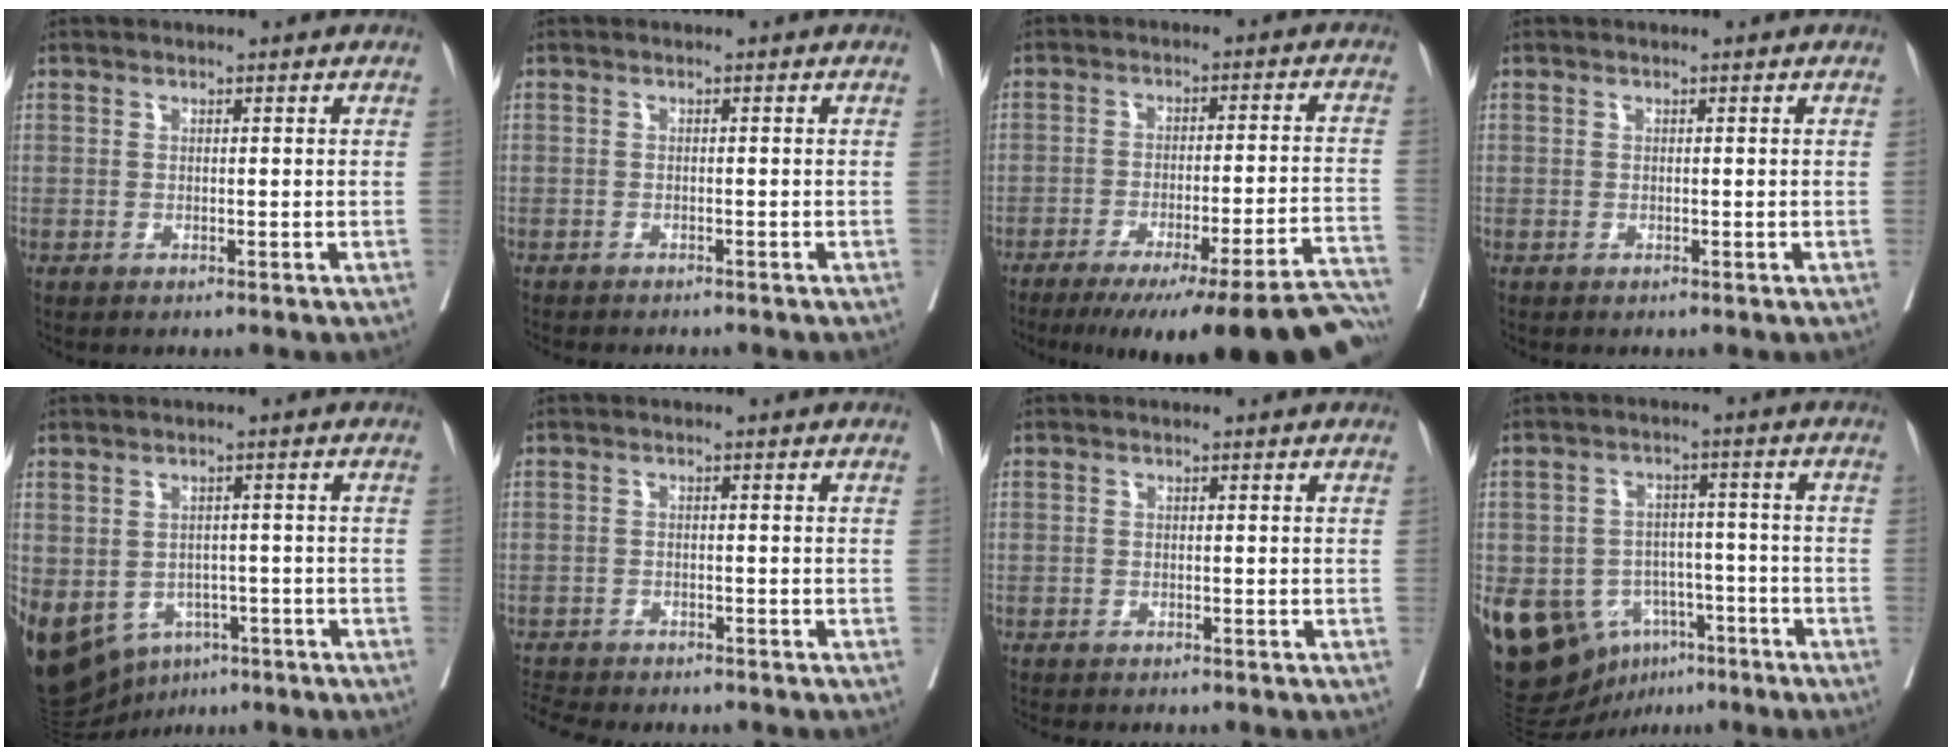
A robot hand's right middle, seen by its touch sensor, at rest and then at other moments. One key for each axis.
{"total": 6.1, "fx": -5.4, "fy": 1.3, "fz": 2.4, "tx": -0.027, "ty": -0.005, "tz": -0.071}
{"total": 26.4, "fx": -22.4, "fy": 1.1, "fz": 14.0, "tx": -0.103, "ty": -0.022, "tz": -0.293}
{"total": 0.0}
{"total": 21.2, "fx": -10.1, "fy": 15.5, "fz": 10.4, "tx": -0.304, "ty": -0.017, "tz": -0.133}
{"total": 8.0, "fx": -7.5, "fy": 1.6, "fz": 2.5, "tx": -0.042, "ty": -0.002, "tz": -0.110}
{"total": 6.6, "fx": -5.9, "fy": 1.4, "fz": 2.6, "tx": -0.029, "ty": -0.005, "tz": -0.077}
{"total": 14.5, "fx": -7.6, "fy": 10.2, "fz": 7.0, "tx": -0.123, "ty": 0.019, "tz": -0.113}